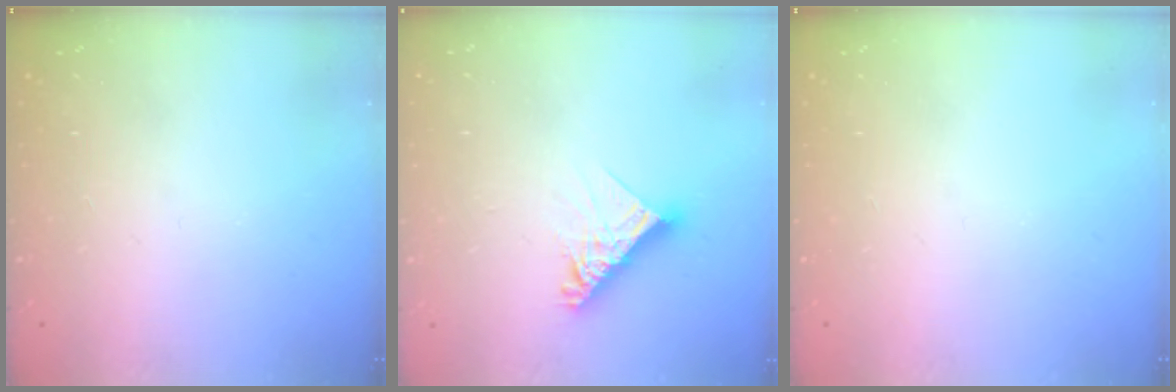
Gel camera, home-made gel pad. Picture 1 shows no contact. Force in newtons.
{"total": 11.5, "press": 11.4, "slide": 1.1}
{"total": 0.0}